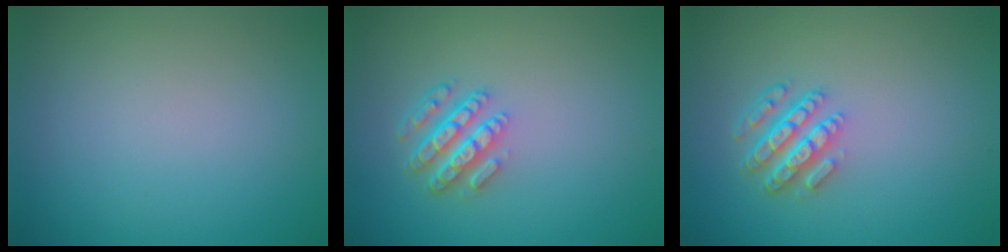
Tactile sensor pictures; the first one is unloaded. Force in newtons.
{"total": 4.4, "press": 3.3, "slide": 2.9}
{"total": 4.4, "press": 3.3, "slide": 2.9}